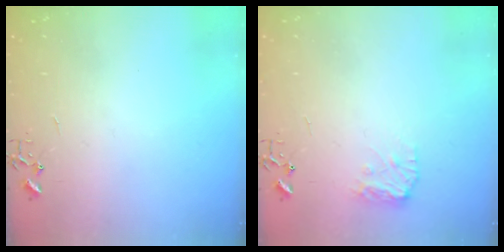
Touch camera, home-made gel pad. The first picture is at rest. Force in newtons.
{"total": 8.7, "press": 8.7, "slide": 0.5}